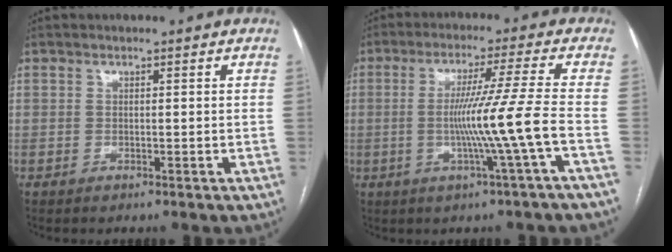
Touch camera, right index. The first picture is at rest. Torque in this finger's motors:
{"motor_torque": [1.24, -0.32, 0.66, 0.20]}